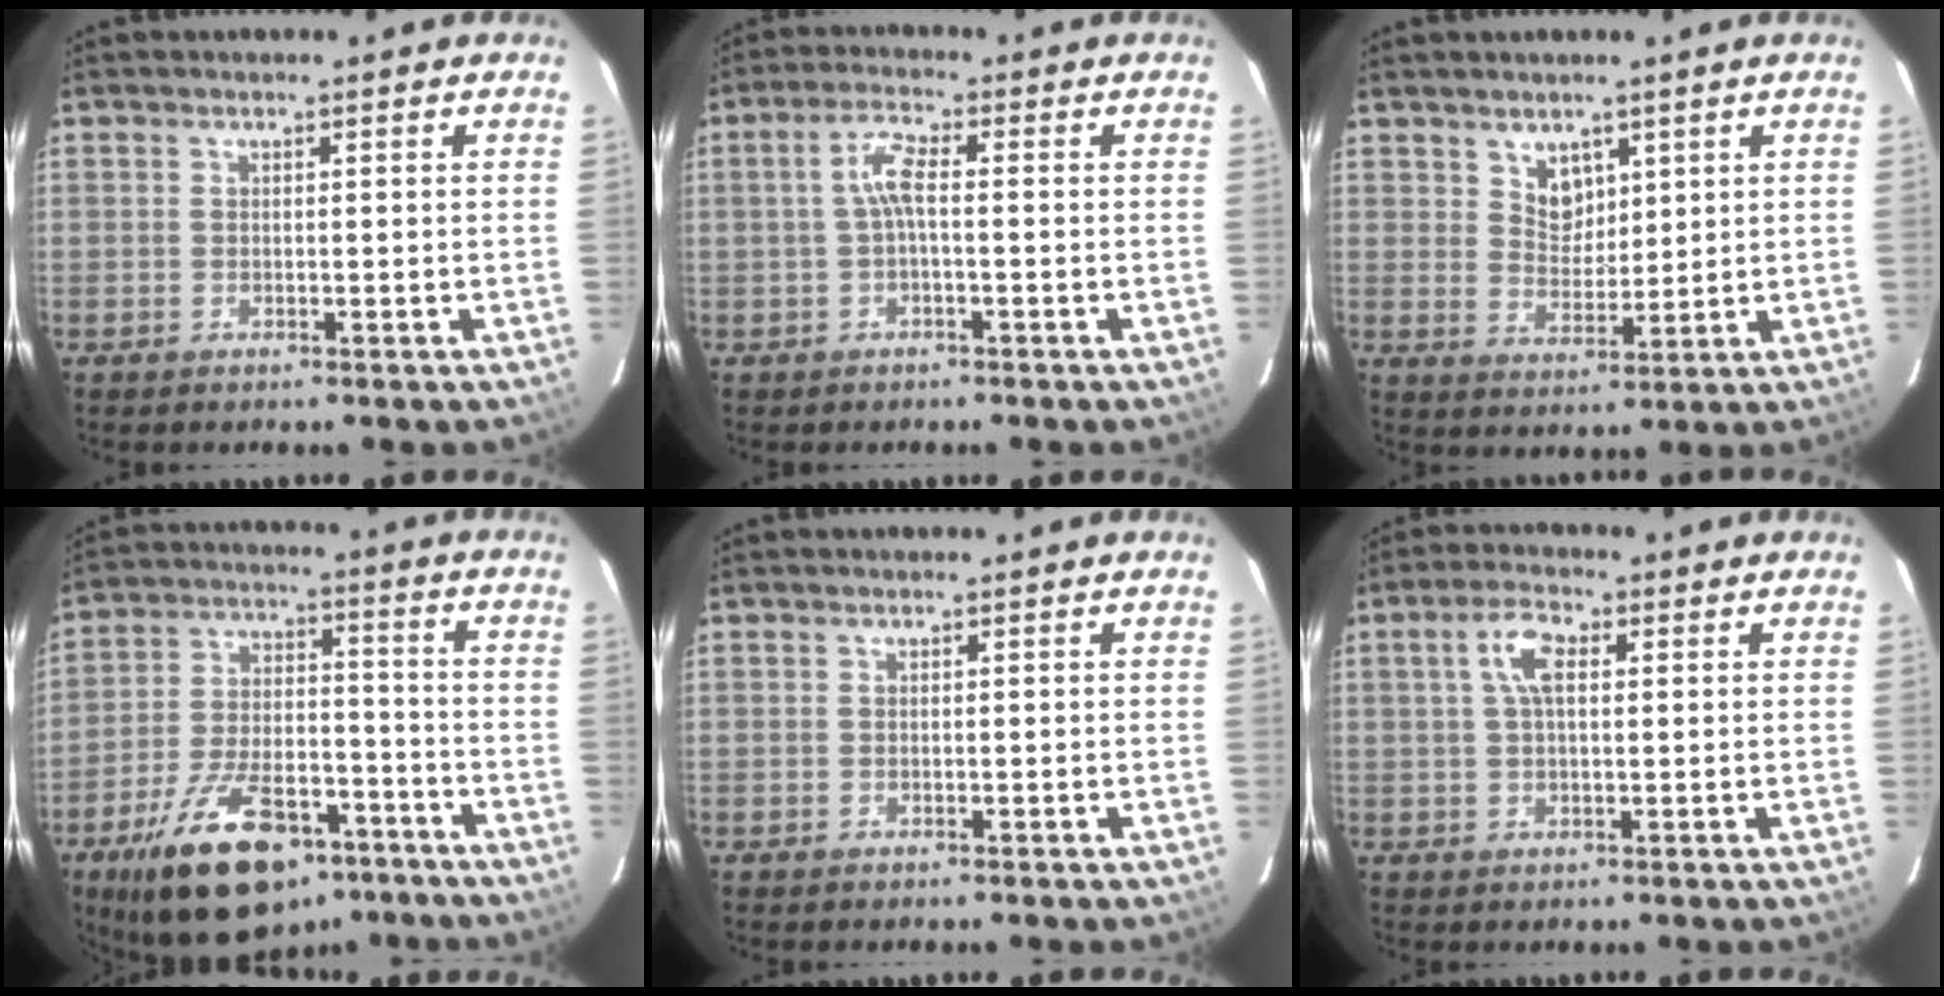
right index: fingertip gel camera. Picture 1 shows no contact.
{"total": 3.9, "force": [-0.4, 0.8, 3.8], "torque": [-0.080, 0.010, -0.007]}
{"total": 4.8, "force": [2.9, 3.4, 1.7], "torque": [-0.020, 0.002, 0.057]}
{"total": 20.8, "force": [-13.6, 9.6, 12.5], "torque": [-0.229, -0.004, -0.209]}
{"total": 0.0}
{"total": 5.2, "force": [1.3, 2.4, 4.4], "torque": [-0.084, 0.013, 0.025]}